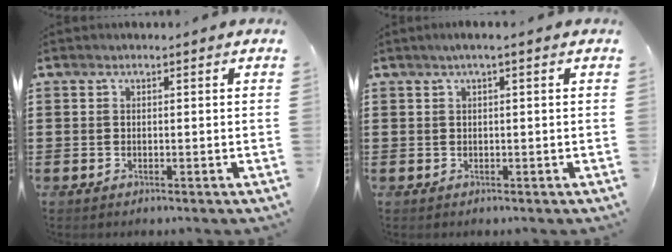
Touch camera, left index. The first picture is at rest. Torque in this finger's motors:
{"motor_torque": [0.46, 0.53, 0.04, -0.01]}